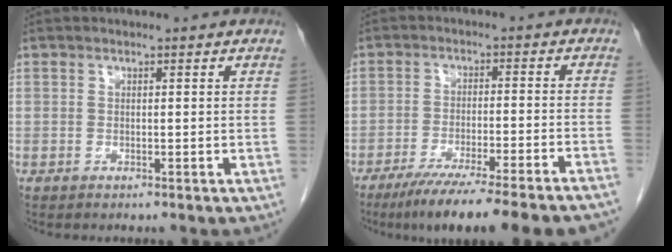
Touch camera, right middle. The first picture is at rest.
{"total": 18.3, "force": [-15.1, 0.2, 10.2], "torque": [-0.109, -0.039, -0.217]}